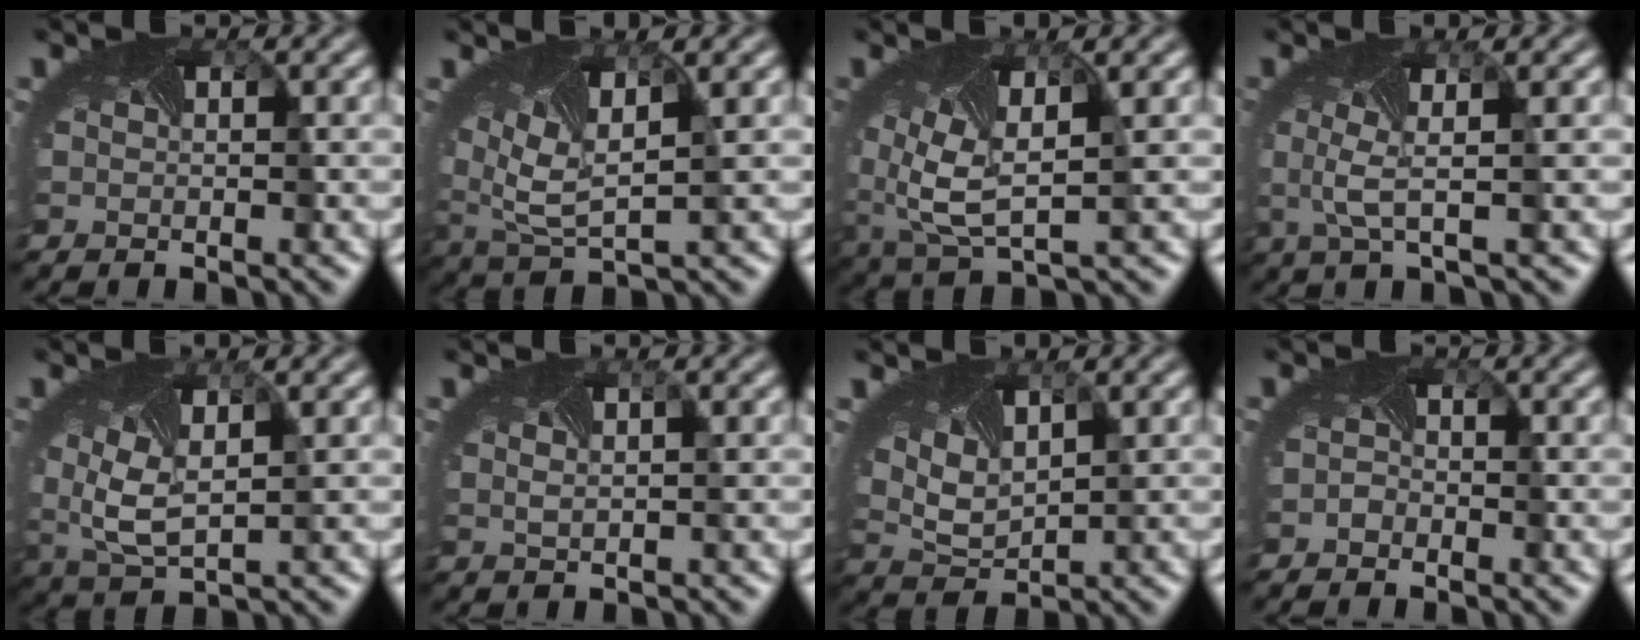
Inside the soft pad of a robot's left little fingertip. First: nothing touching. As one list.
[{"total": 6.4, "force": [2.2, 2.8, 5.2], "torque": [-0.113, 0.002, 0.047]}, {"total": 6.6, "force": [0.4, 3.3, 5.7], "torque": [-0.133, -0.009, 0.012]}, {"total": 2.4, "force": [0.1, 0.0, 2.4], "torque": [-0.058, 0.002, -0.001]}, {"total": 5.2, "force": [0.6, 2.6, 4.4], "torque": [-0.107, -0.005, 0.016]}, {"total": 1.4, "force": [0.9, 0.5, 1.0], "torque": [-0.014, 0.004, 0.014]}, {"total": 4.3, "force": [2.3, 2.2, 2.9], "torque": [-0.070, 0.009, 0.049]}, {"total": 0.8, "force": [-0.7, 0.4, 0.0], "torque": [-0.003, -0.001, -0.016]}]